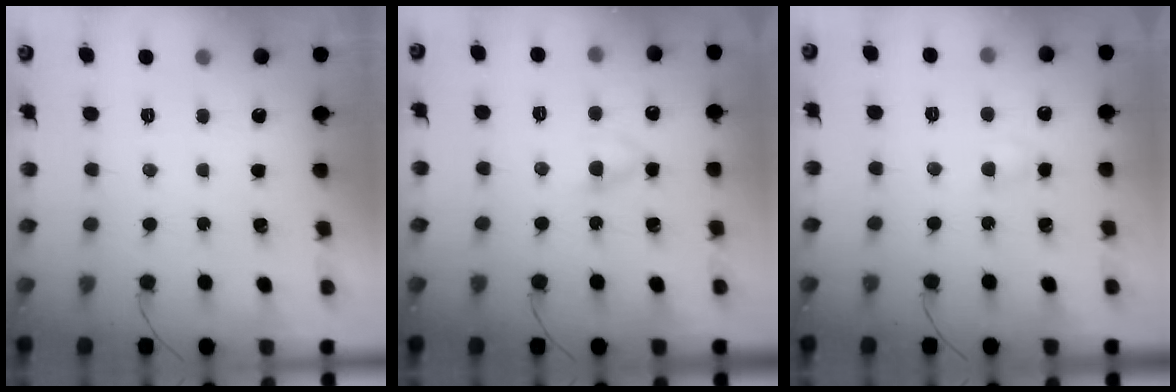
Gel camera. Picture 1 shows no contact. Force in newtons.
{"total": 5.2, "press": 5.0, "slide": 1.3}
{"total": 2.7, "press": 2.5, "slide": 1.1}